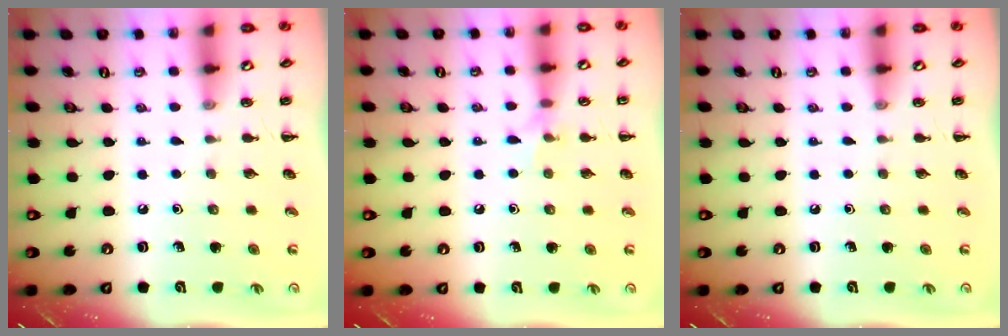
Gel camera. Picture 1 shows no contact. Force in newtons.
{"total": 5.5, "press": 5.2, "slide": 1.5}
{"total": 0.0}